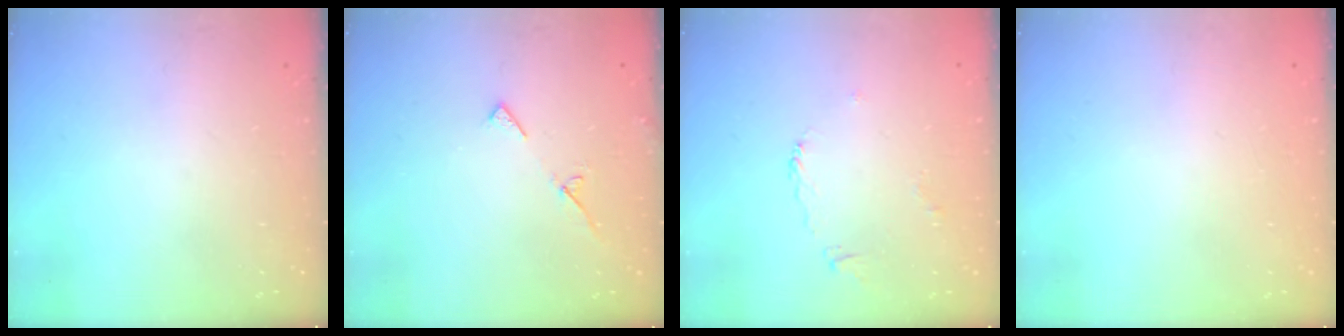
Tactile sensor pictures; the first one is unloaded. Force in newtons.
{"total": 4.8, "press": 4.8, "slide": 0.5}
{"total": 3.2, "press": 3.1, "slide": 0.8}
{"total": 1.8, "press": 1.8, "slide": 0.1}